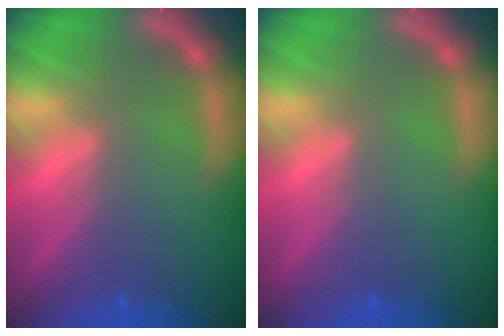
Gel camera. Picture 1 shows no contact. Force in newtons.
{"total": 0.0}